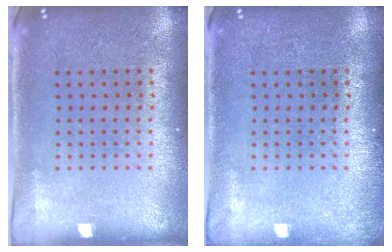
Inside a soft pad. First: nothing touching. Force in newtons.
{"total": 0.7, "press": 0.7, "slide": 0.1}